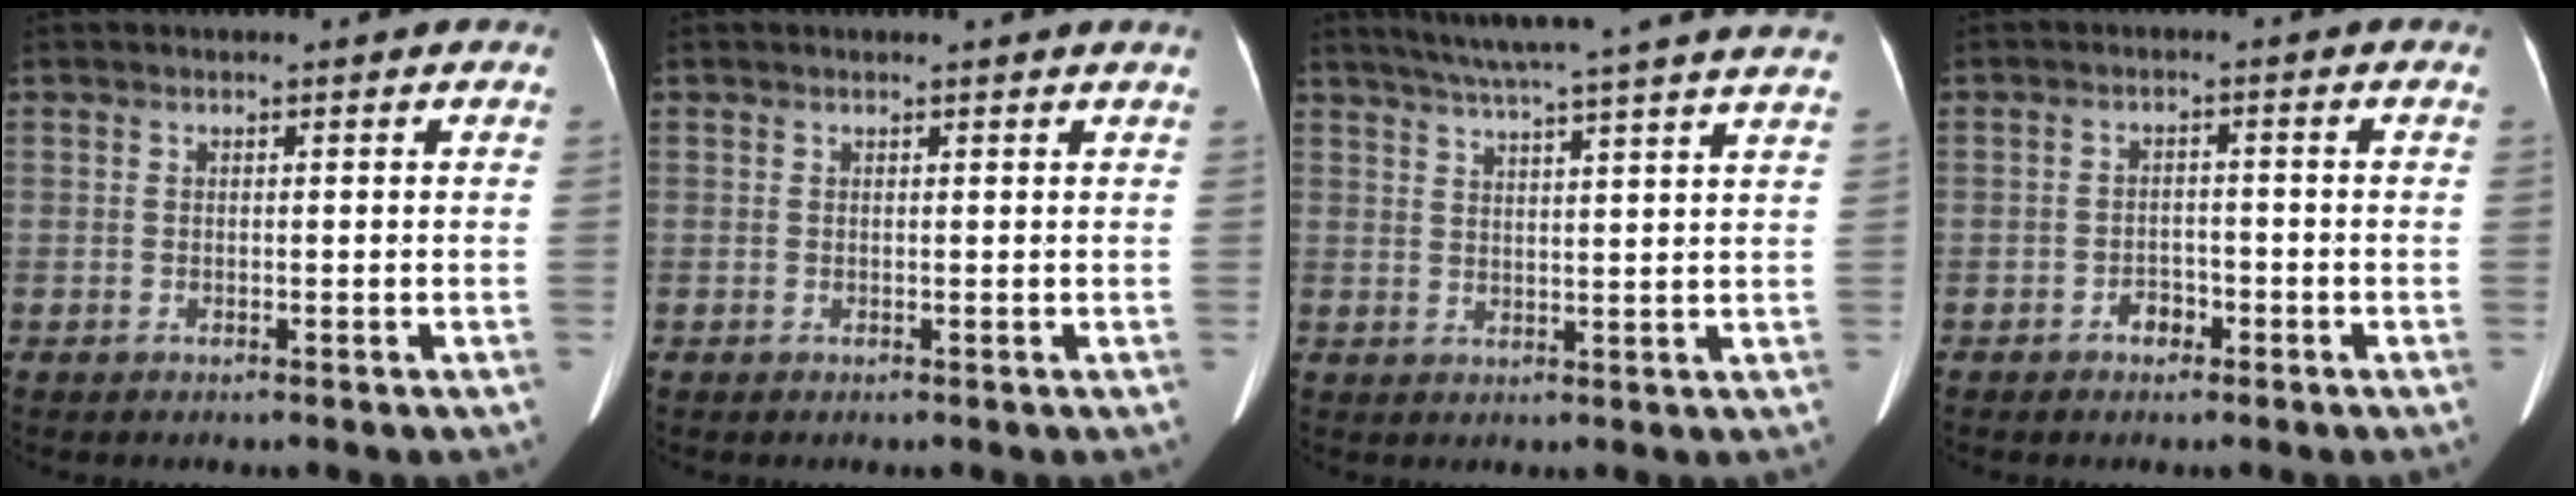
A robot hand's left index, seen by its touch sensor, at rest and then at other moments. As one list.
[{"total": 0.9, "force": [0.9, -0.1, 0.2], "torque": [-0.011, -0.004, 0.009]}, {"total": 20.5, "force": [18.1, -1.1, 9.5], "torque": [-0.154, -0.007, 0.229]}, {"total": 2.4, "force": [-1.7, 1.4, 1.0], "torque": [-0.014, 0.002, -0.027]}]